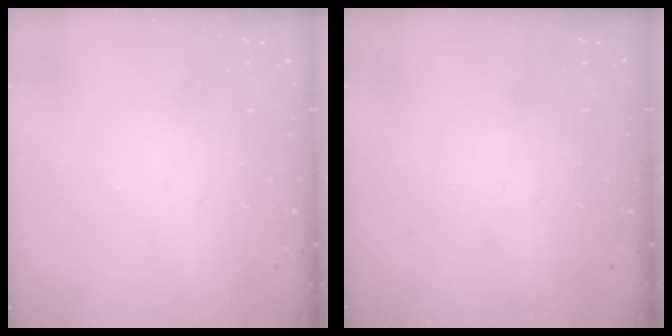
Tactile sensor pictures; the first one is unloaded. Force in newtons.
{"total": 0.0}